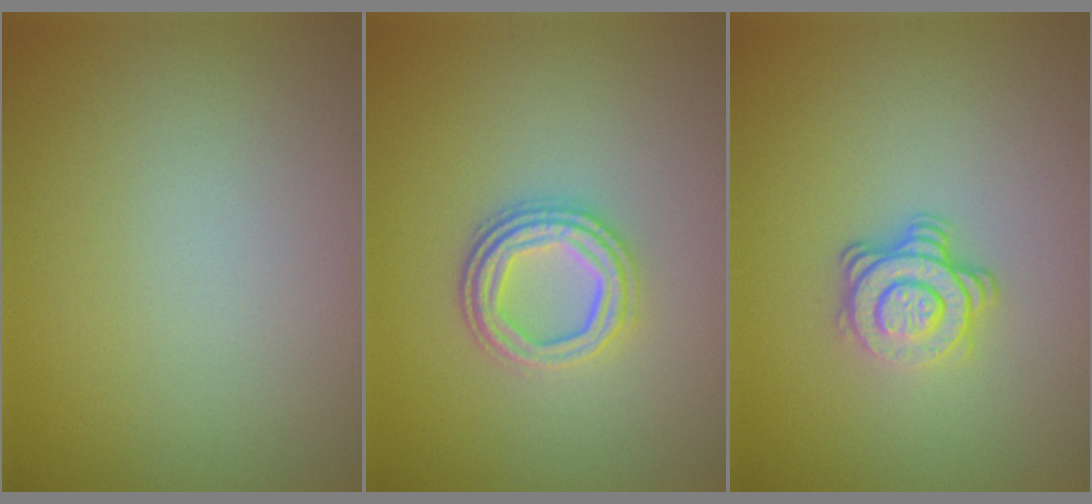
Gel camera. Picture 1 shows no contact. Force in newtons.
{"total": 3.7, "press": 3.0, "slide": 2.0}
{"total": 3.7, "press": 2.7, "slide": 2.5}